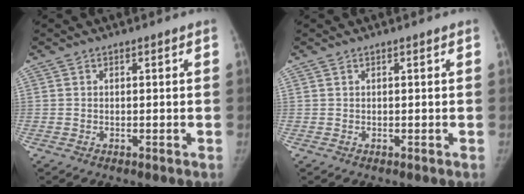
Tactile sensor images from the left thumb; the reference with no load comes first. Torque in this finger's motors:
{"motor_torque": [0.51, 0.50, 0.12, 0.03, 0.00]}